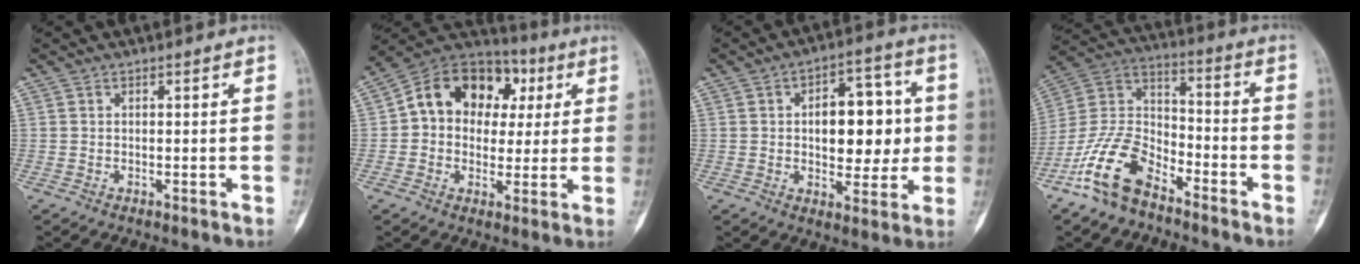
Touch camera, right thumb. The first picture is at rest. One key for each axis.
{"total": 16.1, "fx": 3.2, "fy": 12.4, "fz": 9.8, "tx": -0.109, "ty": 0.030, "tz": 0.043}
{"total": 13.6, "fx": 0.9, "fy": 8.0, "fz": 11.1, "tx": -0.106, "ty": 0.016, "tz": 0.015}
{"total": 14.5, "fx": -9.6, "fy": 7.3, "fz": 8.1, "tx": -0.155, "ty": 0.069, "tz": -0.193}